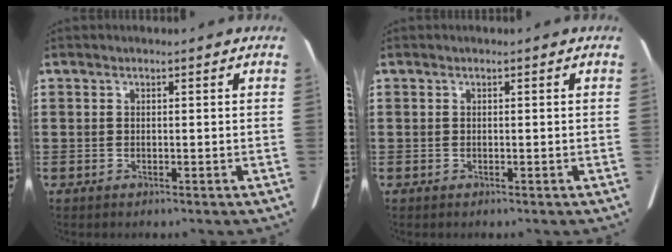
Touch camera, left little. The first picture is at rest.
{"total": 0.0}